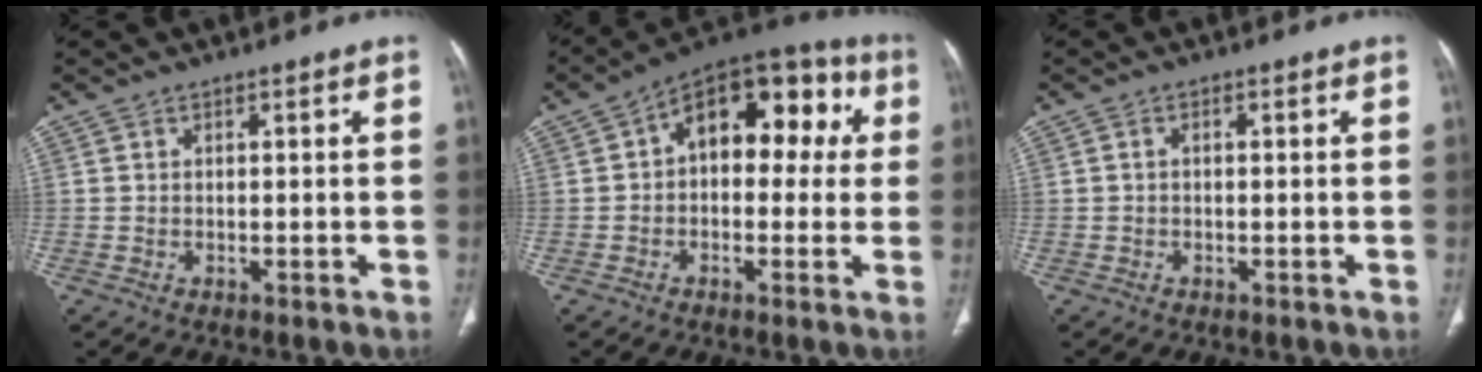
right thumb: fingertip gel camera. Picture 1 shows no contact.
{"total": 16.3, "force": [3.0, 9.9, 12.6], "torque": [-0.121, 0.047, 0.030]}
{"total": 0.7, "force": [0.0, 0.4, 0.6], "torque": [-0.009, 0.004, -0.002]}